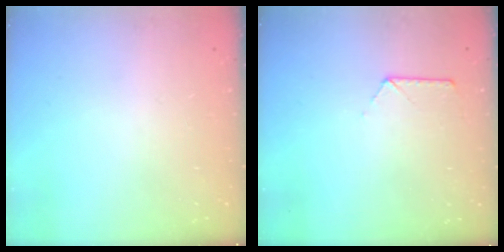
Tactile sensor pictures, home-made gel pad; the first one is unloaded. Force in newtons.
{"total": 6.0, "press": 6.0, "slide": 0.5}